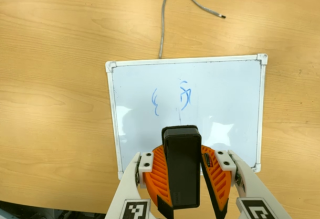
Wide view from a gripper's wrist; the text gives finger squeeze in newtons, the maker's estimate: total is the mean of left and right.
{"total": 9.2, "left": 9.3, "right": 9.0}